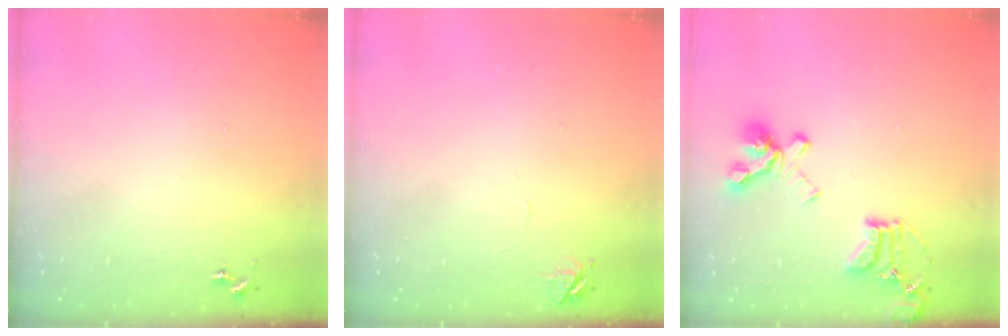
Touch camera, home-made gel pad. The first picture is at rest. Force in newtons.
{"total": 5.8, "press": 5.8, "slide": 0.7}
{"total": 18.0, "press": 17.9, "slide": 1.9}